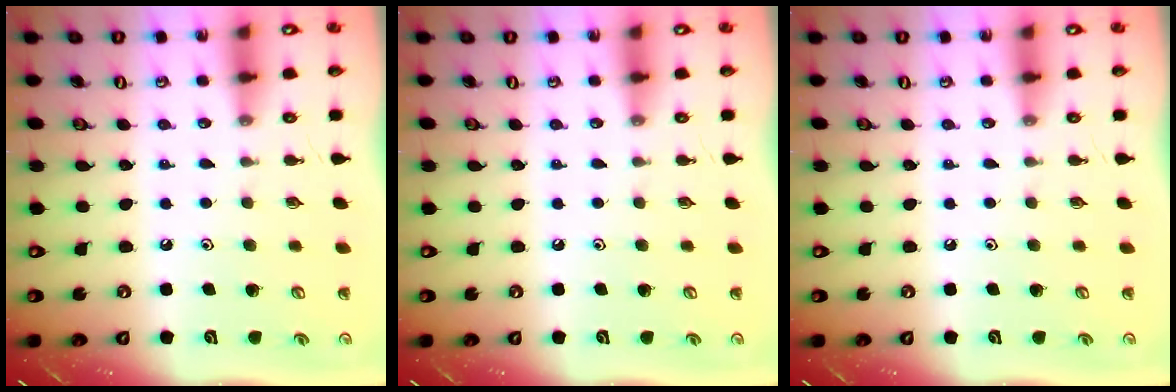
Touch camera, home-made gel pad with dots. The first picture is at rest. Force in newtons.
{"total": 0.0}
{"total": 0.0}